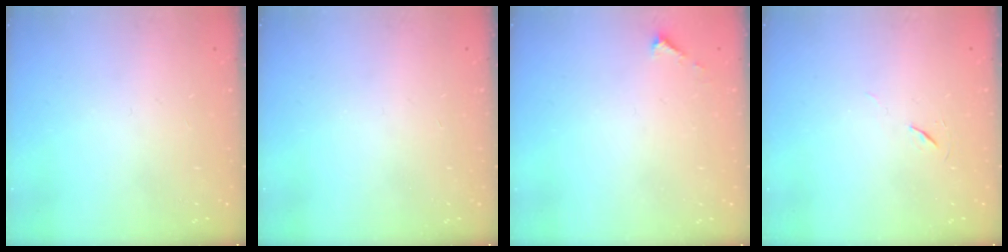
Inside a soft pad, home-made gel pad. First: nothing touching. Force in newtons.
{"total": 0.0}
{"total": 2.1, "press": 2.1, "slide": 0.2}
{"total": 5.7, "press": 5.2, "slide": 2.4}